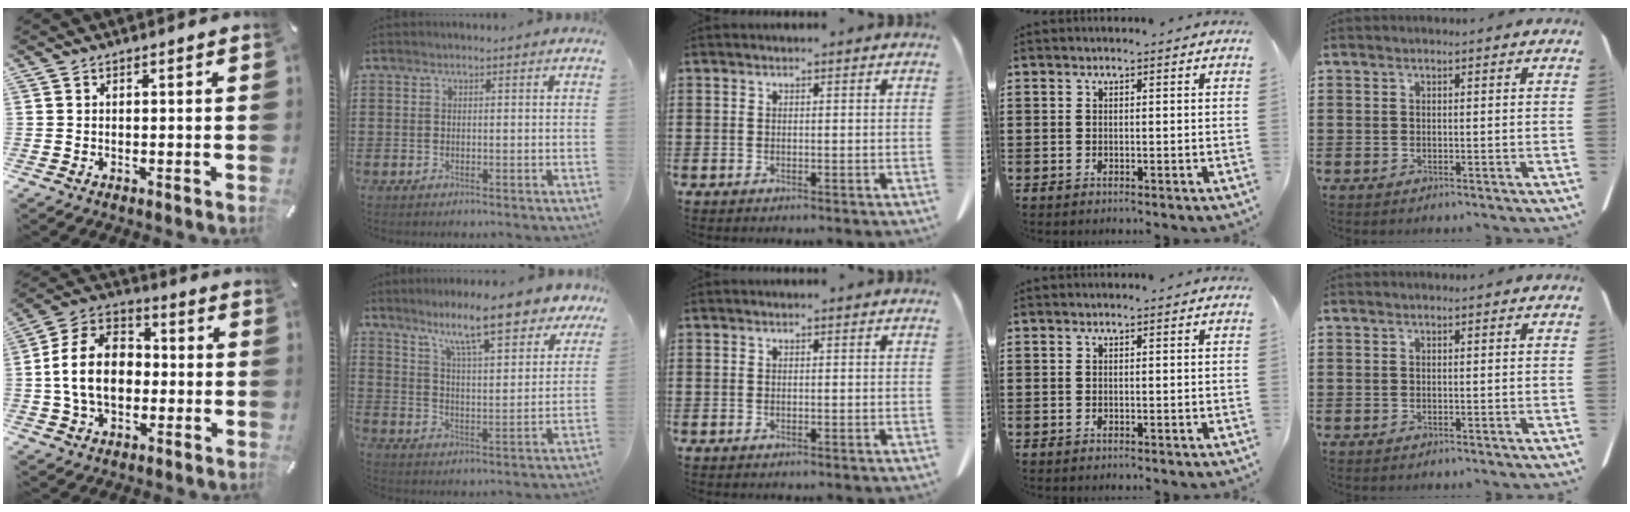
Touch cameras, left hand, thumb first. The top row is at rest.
{"thumb": {"total": 13.6, "force": [-1.6, 10.2, 8.9], "torque": [-0.216, 0.021, -0.033]}, "index": {"total": 10.9, "force": [8.8, 1.1, 6.3], "torque": [-0.125, -0.045, 0.147]}}